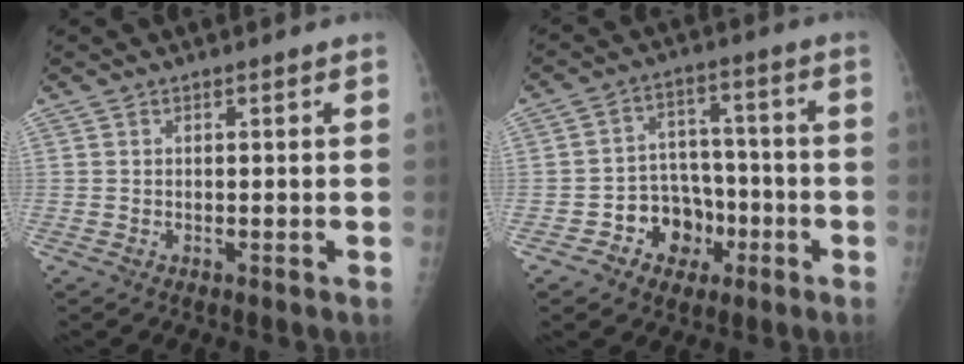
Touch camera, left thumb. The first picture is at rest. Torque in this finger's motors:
{"motor_torque": [-0.65, 0.71, 0.27, 0.27, 0.02]}